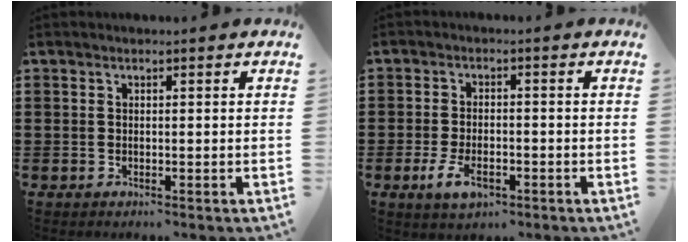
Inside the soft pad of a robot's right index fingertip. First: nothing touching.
{"total": 4.3, "force": [-1.9, 2.1, 3.2], "torque": [-0.075, -0.005, -0.039]}